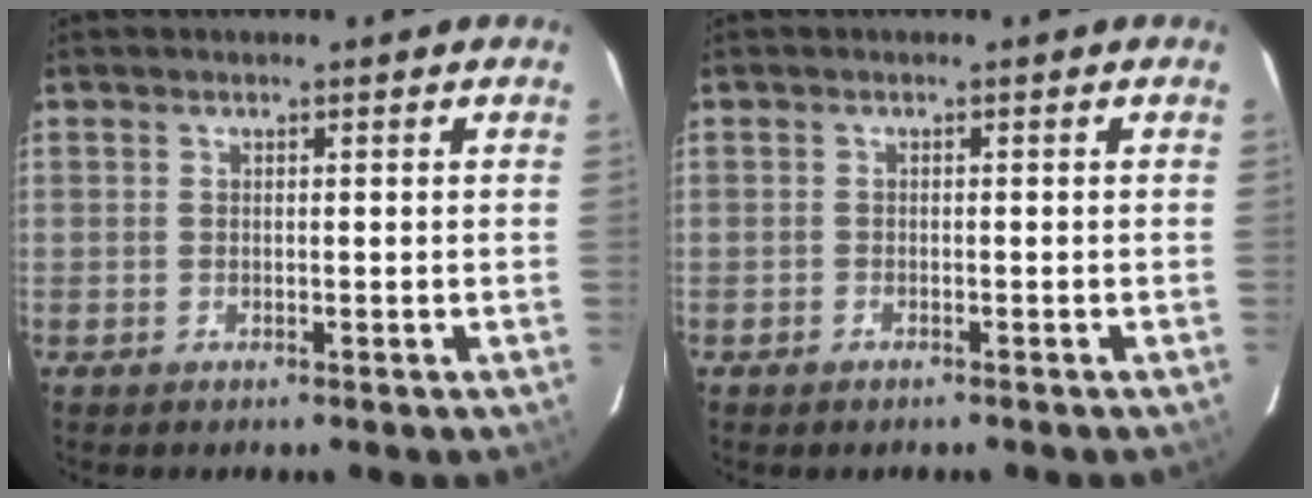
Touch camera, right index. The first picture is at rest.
{"total": 0.7, "force": [-0.6, 0.3, 0.1], "torque": [-0.009, 0.002, -0.009]}